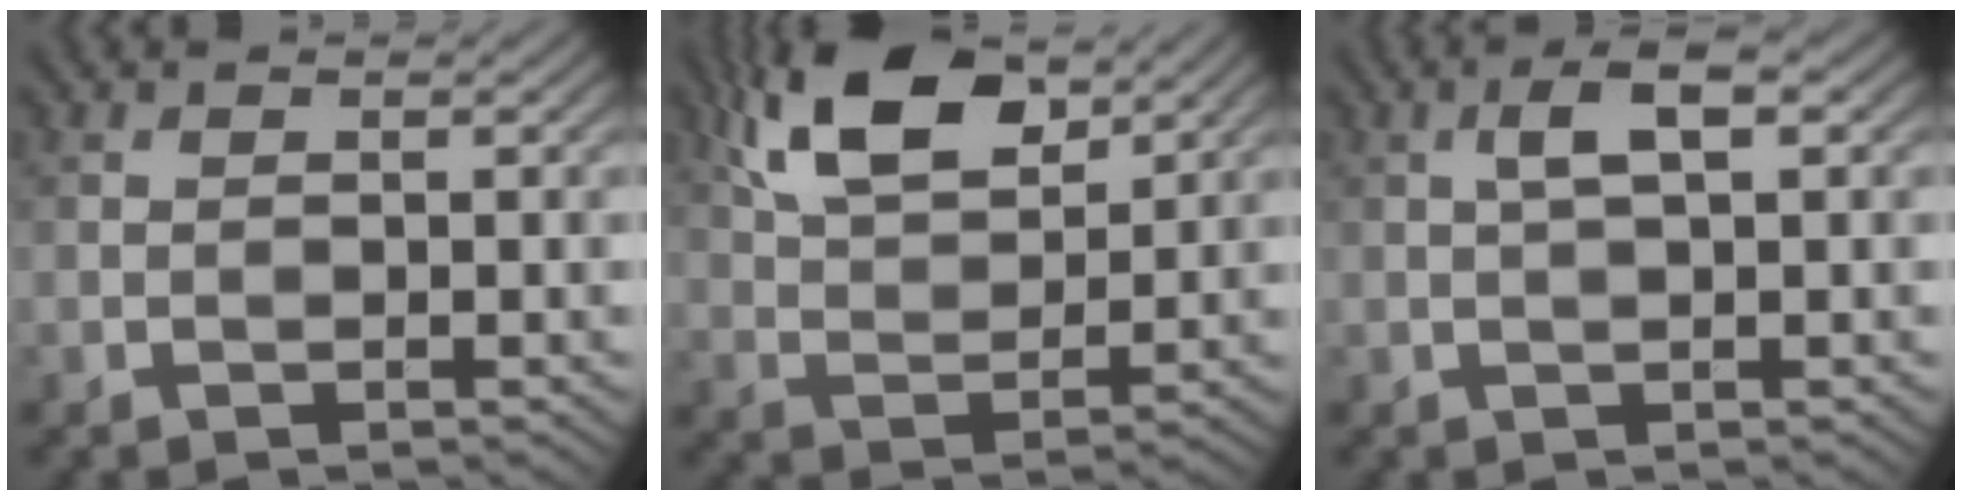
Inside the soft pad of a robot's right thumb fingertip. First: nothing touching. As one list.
[{"total": 11.3, "force": [6.5, 5.2, 7.6], "torque": [-0.168, 0.013, 0.125]}, {"total": 3.4, "force": [0.9, 1.0, 3.2], "torque": [-0.060, 0.010, 0.014]}]